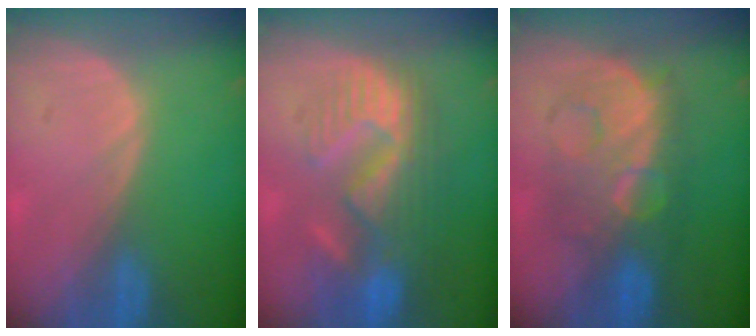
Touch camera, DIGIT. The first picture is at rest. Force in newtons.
{"total": 11.0, "press": 9.8, "slide": 5.0}
{"total": 8.8, "press": 8.8, "slide": 0.4}